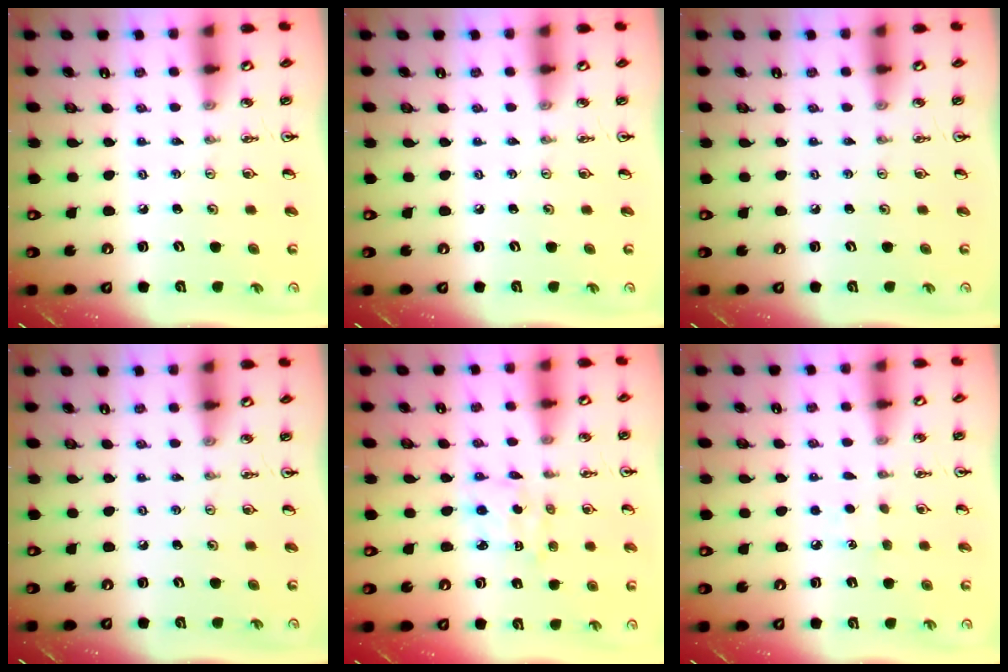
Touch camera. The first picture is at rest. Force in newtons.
{"total": 0.0}
{"total": 0.0}
{"total": 0.0}
{"total": 3.1, "press": 3.1, "slide": 0.5}
{"total": 4.5, "press": 4.5, "slide": 0.5}